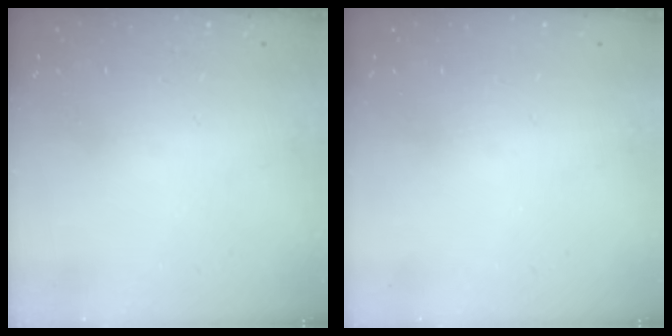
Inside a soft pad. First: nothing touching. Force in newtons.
{"total": 0.0}